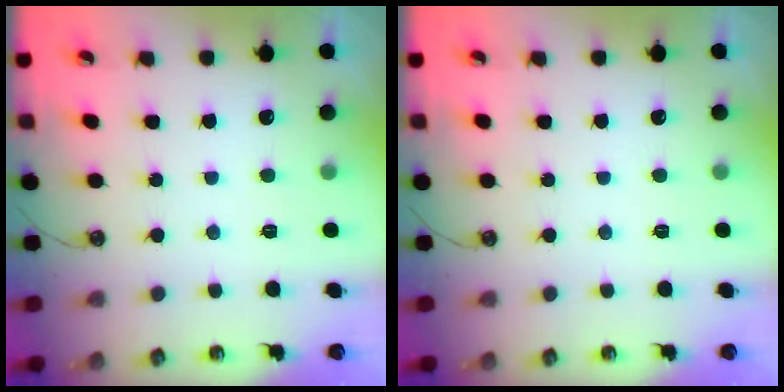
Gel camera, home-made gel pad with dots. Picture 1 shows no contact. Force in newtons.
{"total": 0.0}